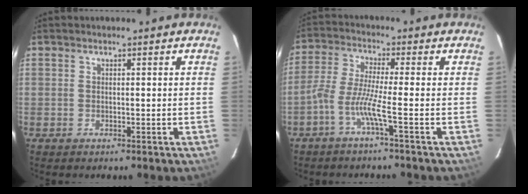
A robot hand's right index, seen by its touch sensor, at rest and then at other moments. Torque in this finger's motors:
{"motor_torque": [-0.03, -0.01, 0.04, 0.09]}